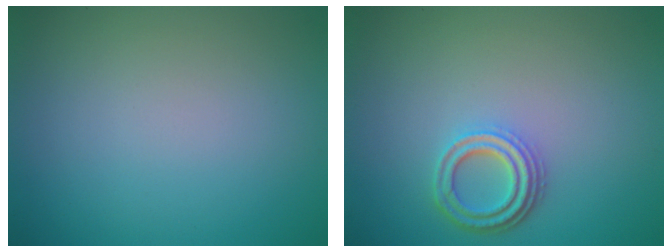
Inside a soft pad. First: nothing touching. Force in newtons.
{"total": 3.3, "press": 2.7, "slide": 2.0}